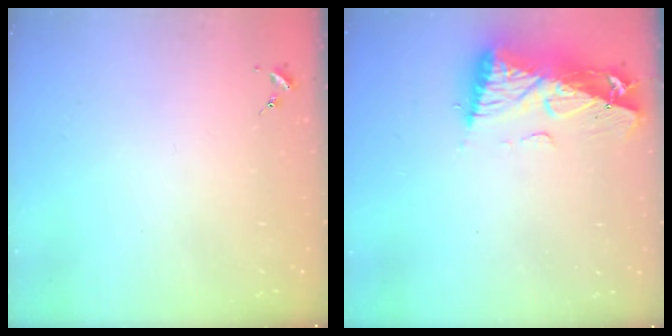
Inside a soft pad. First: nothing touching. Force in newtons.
{"total": 13.3, "press": 13.3, "slide": 1.4}